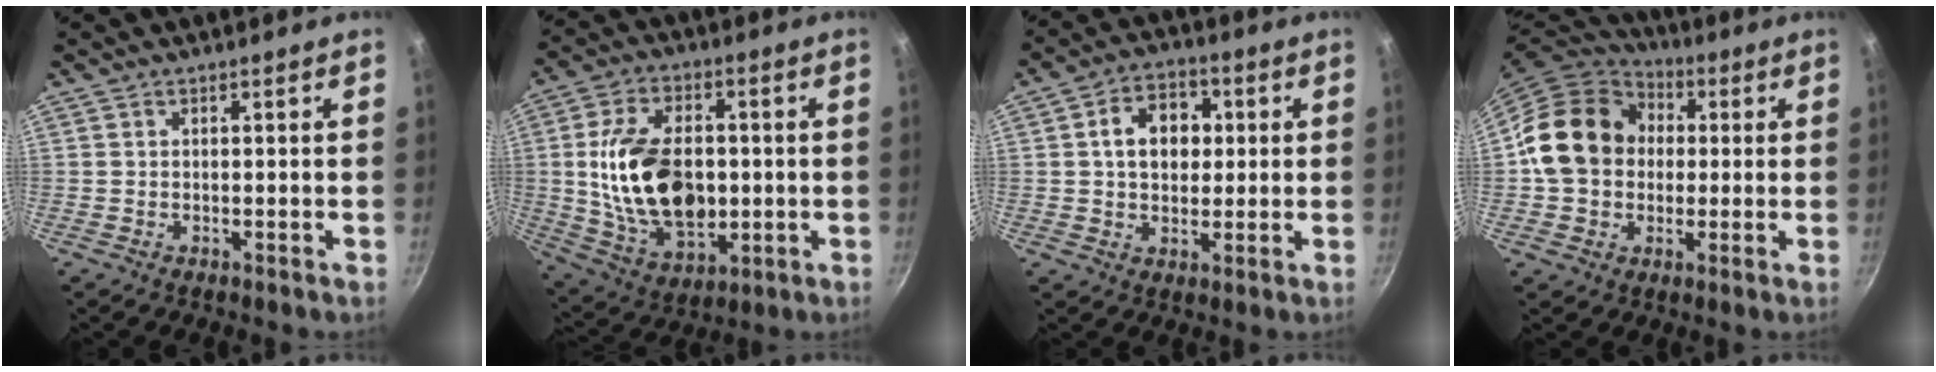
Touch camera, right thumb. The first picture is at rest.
{"total": 19.5, "force": [-0.1, 12.4, 15.0], "torque": [-0.253, 0.005, 0.008]}
{"total": 10.0, "force": [1.6, 7.4, 6.5], "torque": [-0.070, 0.013, 0.015]}
{"total": 17.4, "force": [1.8, 14.3, 9.8], "torque": [-0.148, 0.030, 0.021]}